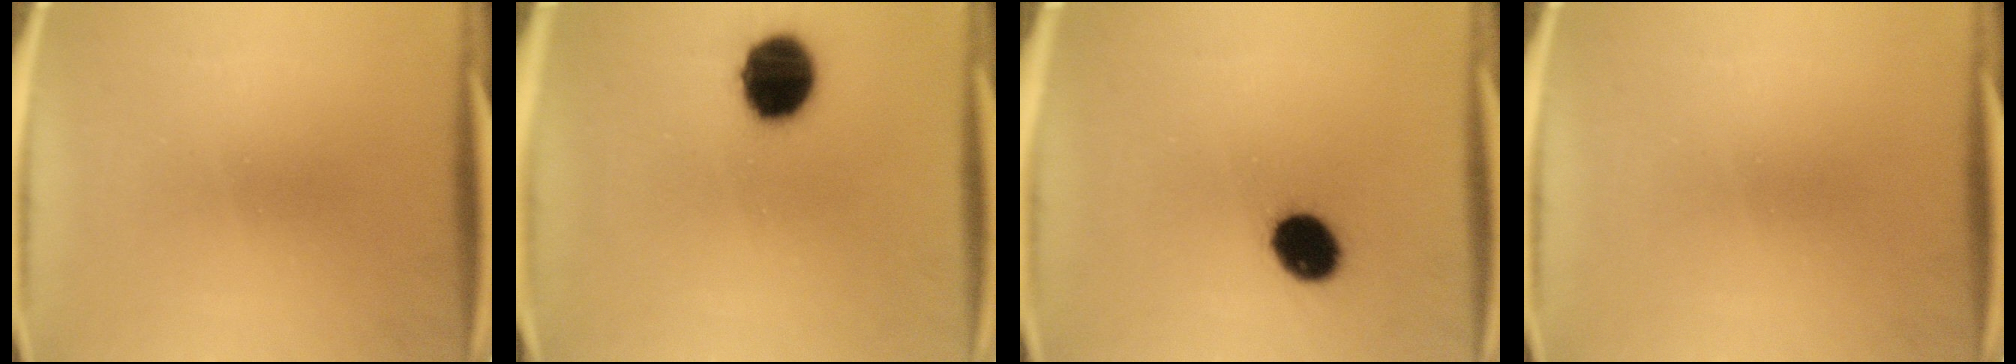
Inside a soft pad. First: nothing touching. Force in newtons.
{"total": 13.3}
{"total": 9.3}
{"total": 0.0}